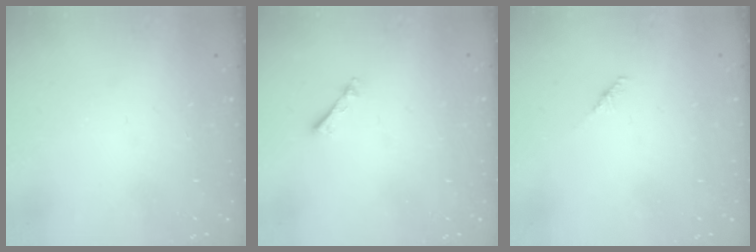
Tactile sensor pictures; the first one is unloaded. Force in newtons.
{"total": 1.3, "press": 1.3, "slide": 0.3}
{"total": 2.9, "press": 2.8, "slide": 0.8}